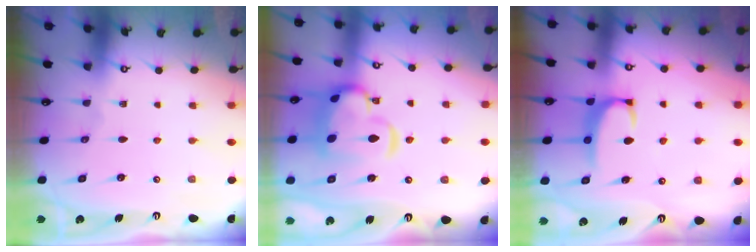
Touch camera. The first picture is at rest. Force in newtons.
{"total": 10.8, "press": 10.6, "slide": 2.0}
{"total": 2.2, "press": 2.1, "slide": 0.6}